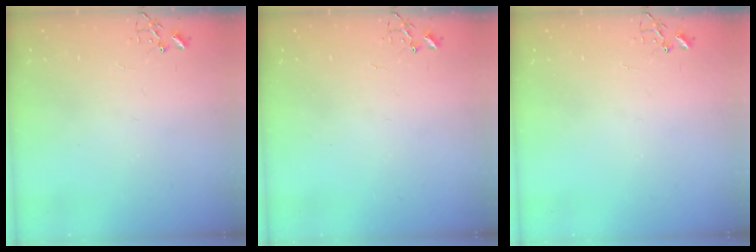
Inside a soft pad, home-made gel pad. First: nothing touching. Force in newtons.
{"total": 0.0}
{"total": 0.0}